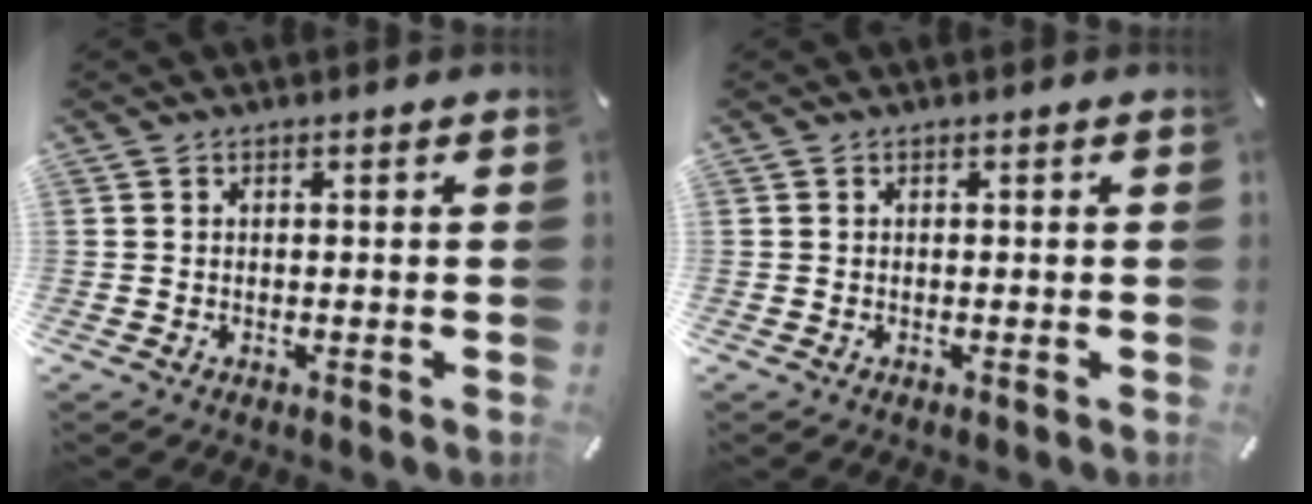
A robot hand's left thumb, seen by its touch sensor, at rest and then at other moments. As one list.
[{"total": 0.0}]